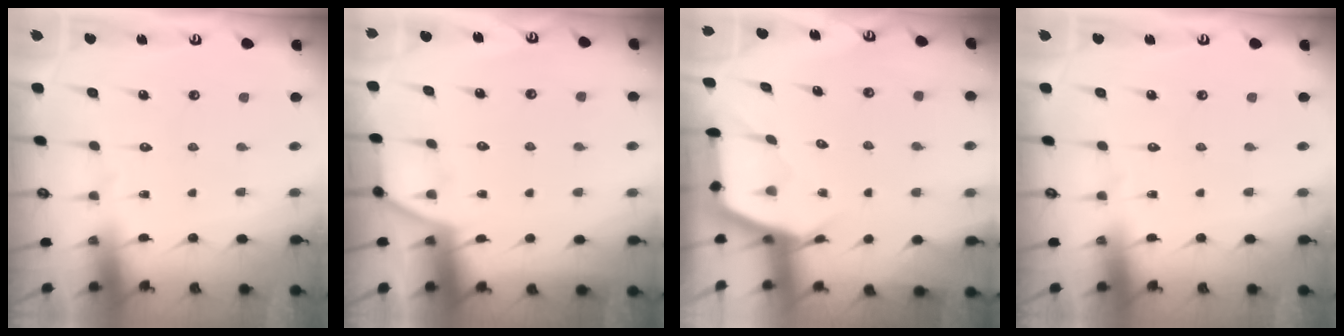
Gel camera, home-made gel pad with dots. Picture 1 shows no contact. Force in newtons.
{"total": 2.6, "press": 2.6, "slide": 0.3}
{"total": 2.6, "press": 2.6, "slide": 0.3}
{"total": 0.0}